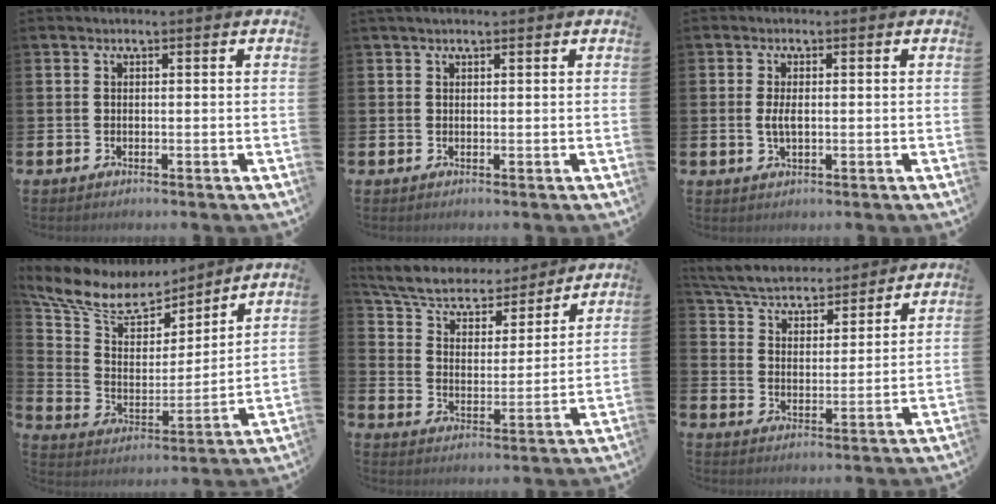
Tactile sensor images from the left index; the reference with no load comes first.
{"total": 1.1, "force": [1.0, 0.2, 0.4], "torque": [-0.005, 0.001, 0.017]}
{"total": 2.3, "force": [0.1, 0.9, 2.1], "torque": [-0.038, 0.002, 0.001]}
{"total": 10.2, "force": [9.0, 3.9, 2.5], "torque": [-0.104, -0.054, 0.162]}
{"total": 7.2, "force": [6.6, 2.3, 1.7], "torque": [-0.071, -0.046, 0.113]}
{"total": 5.8, "force": [5.6, 1.2, 0.9], "torque": [-0.048, -0.041, 0.096]}